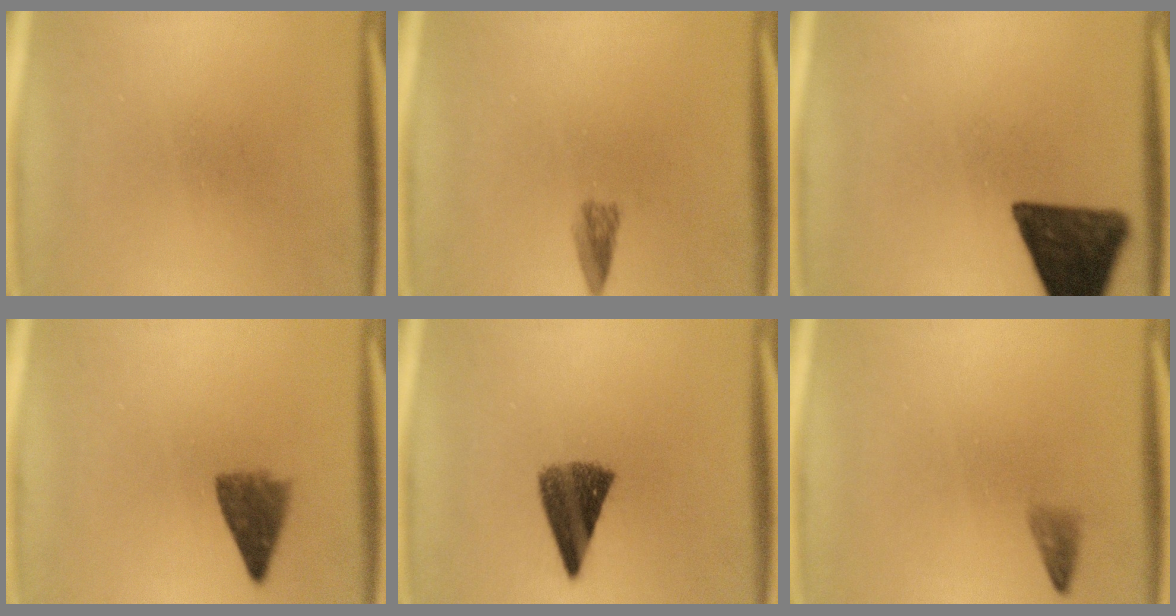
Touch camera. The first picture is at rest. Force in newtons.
{"total": 2.0}
{"total": 13.7}
{"total": 4.6}
{"total": 8.0}
{"total": 1.2}